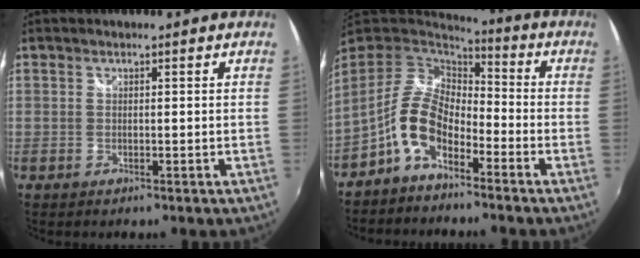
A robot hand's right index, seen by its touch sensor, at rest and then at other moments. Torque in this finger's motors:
{"motor_torque": [1.01, -0.98, 0.72, 0.13]}